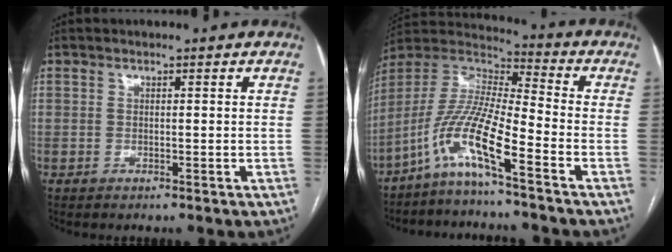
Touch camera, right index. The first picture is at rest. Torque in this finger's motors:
{"motor_torque": [0.82, -0.73, 0.41, 0.11]}